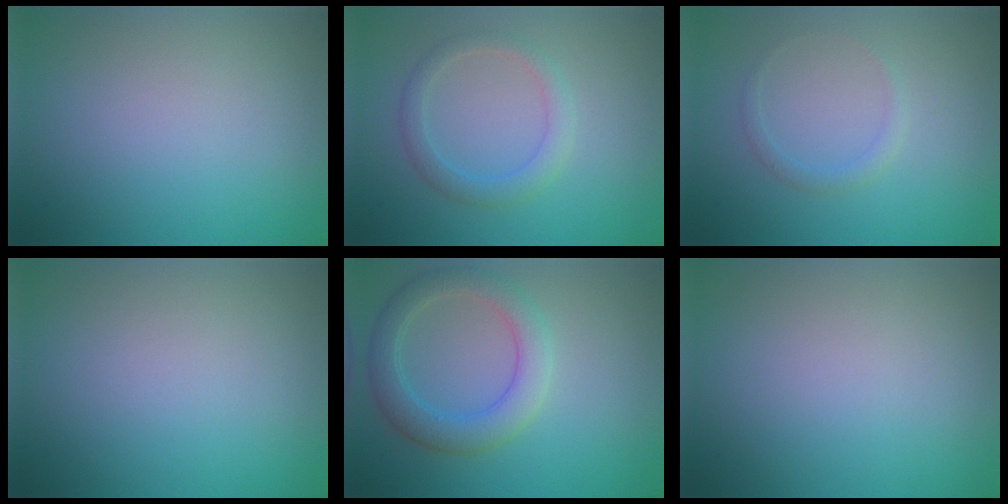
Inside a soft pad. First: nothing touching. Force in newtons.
{"total": 2.3, "press": 2.3, "slide": 0.1}
{"total": 1.1, "press": 1.1, "slide": 0.1}
{"total": 0.0}
{"total": 4.3, "press": 4.3, "slide": 0.2}
{"total": 0.0}